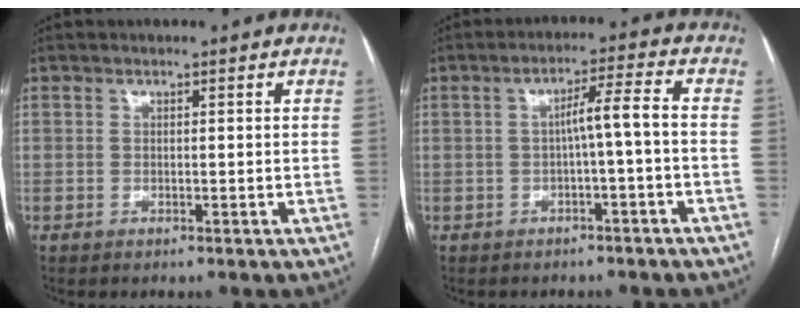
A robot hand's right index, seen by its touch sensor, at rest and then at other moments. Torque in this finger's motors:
{"motor_torque": [0.64, -0.12, 0.35, 0.07]}